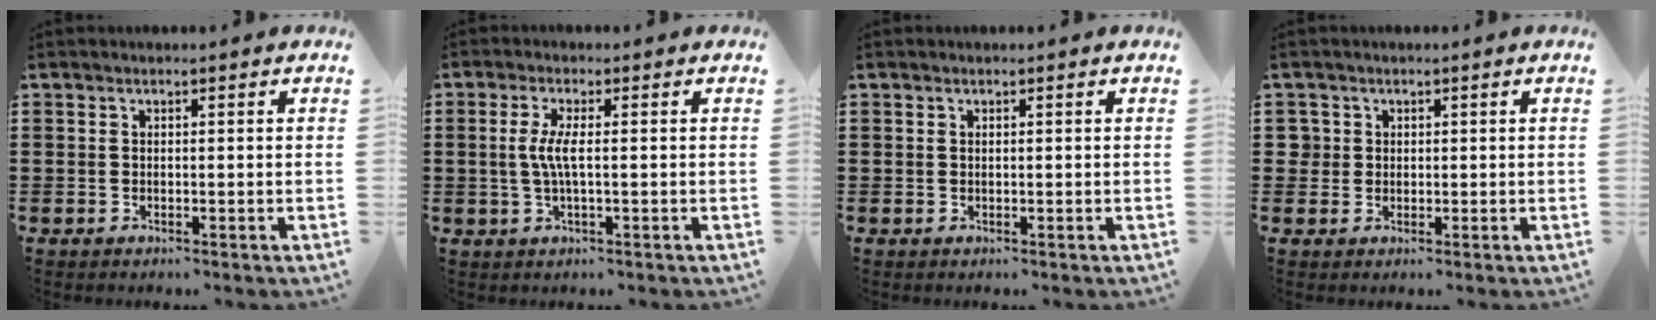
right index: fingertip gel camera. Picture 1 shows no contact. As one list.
[{"total": 3.7, "force": [-0.1, 0.3, 3.7], "torque": [-0.084, -0.009, -0.009]}, {"total": 0.0}, {"total": 2.0, "force": [0.5, 2.0, 0.3], "torque": [-0.015, 0.011, 0.008]}]